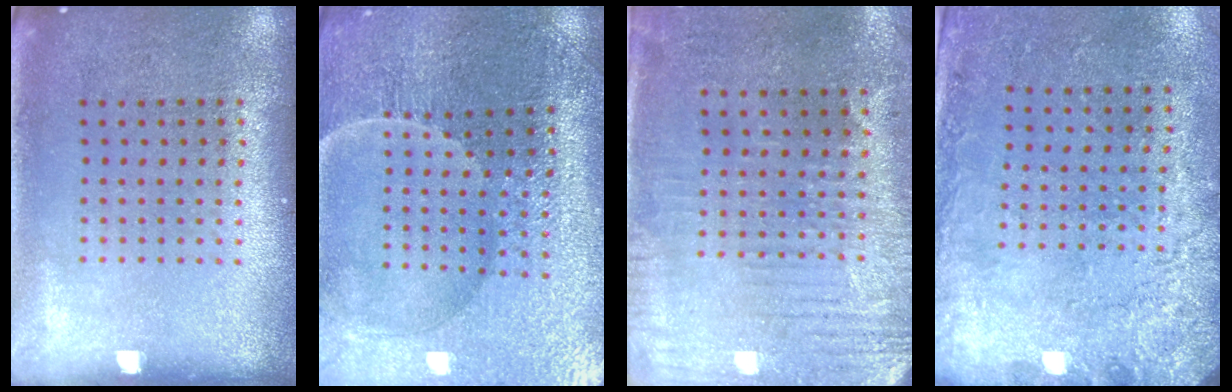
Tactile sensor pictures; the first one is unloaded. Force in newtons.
{"total": 3.6, "press": 3.6, "slide": 0.4}
{"total": 3.1, "press": 2.6, "slide": 1.7}
{"total": 2.7, "press": 2.1, "slide": 1.6}